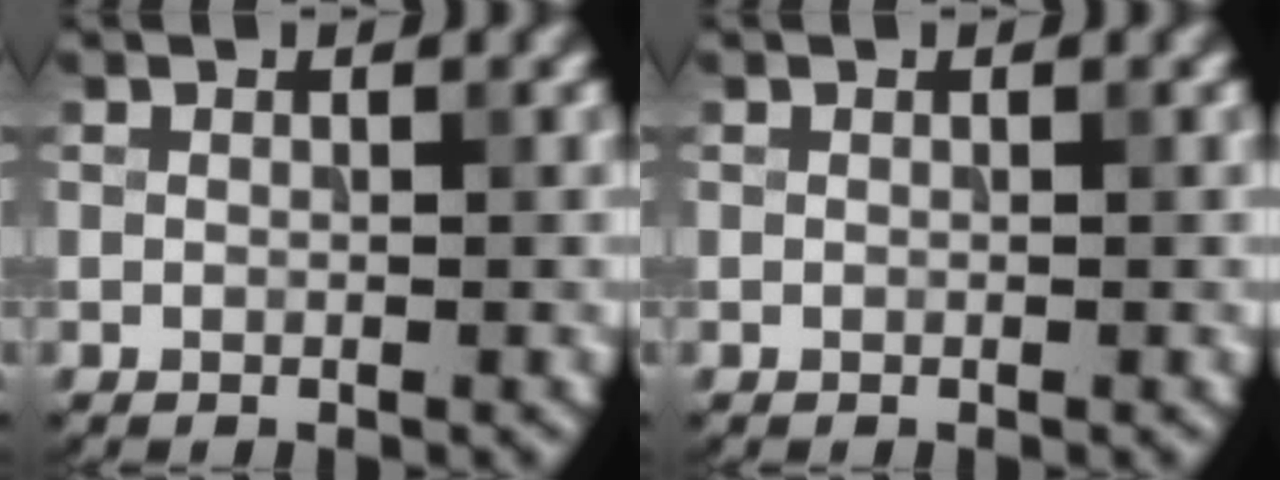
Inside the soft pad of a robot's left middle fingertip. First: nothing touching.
{"total": 0.0}